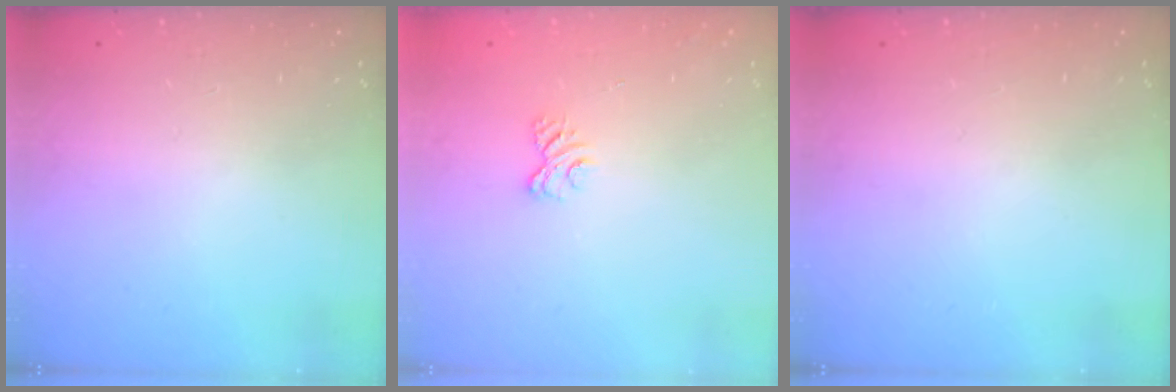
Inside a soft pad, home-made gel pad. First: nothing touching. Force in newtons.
{"total": 2.5, "press": 2.2, "slide": 1.2}
{"total": 0.0}